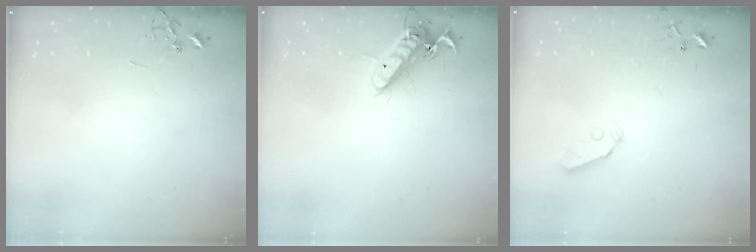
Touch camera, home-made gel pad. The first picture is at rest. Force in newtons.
{"total": 13.0, "press": 12.8, "slide": 2.2}
{"total": 5.8, "press": 5.8, "slide": 0.3}